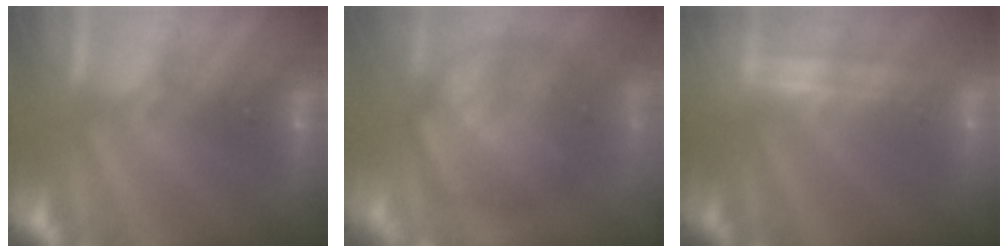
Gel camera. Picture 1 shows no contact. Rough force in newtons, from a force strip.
{"total": 8.9}
{"total": 2.2}